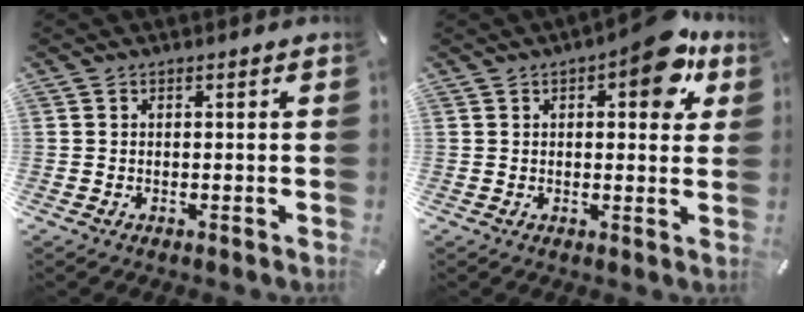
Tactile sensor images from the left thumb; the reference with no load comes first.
{"total": 11.2, "force": [5.2, 5.2, 8.5], "torque": [-0.089, -0.025, 0.079]}